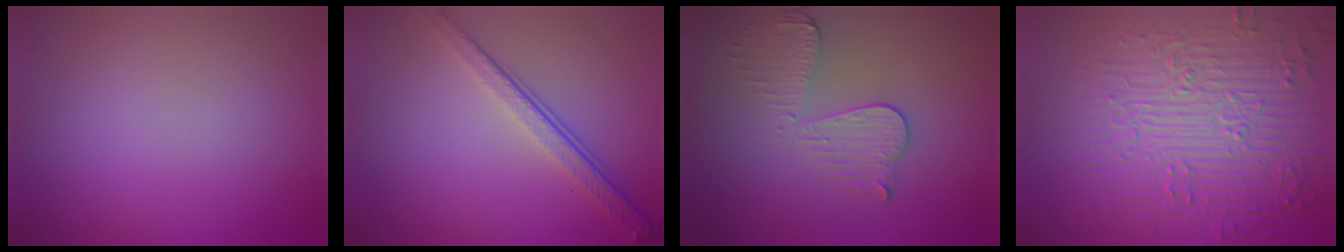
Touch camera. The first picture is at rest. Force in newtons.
{"total": 4.0, "press": 2.8, "slide": 2.8}
{"total": 3.4, "press": 3.0, "slide": 1.6}
{"total": 8.0, "press": 6.2, "slide": 5.0}